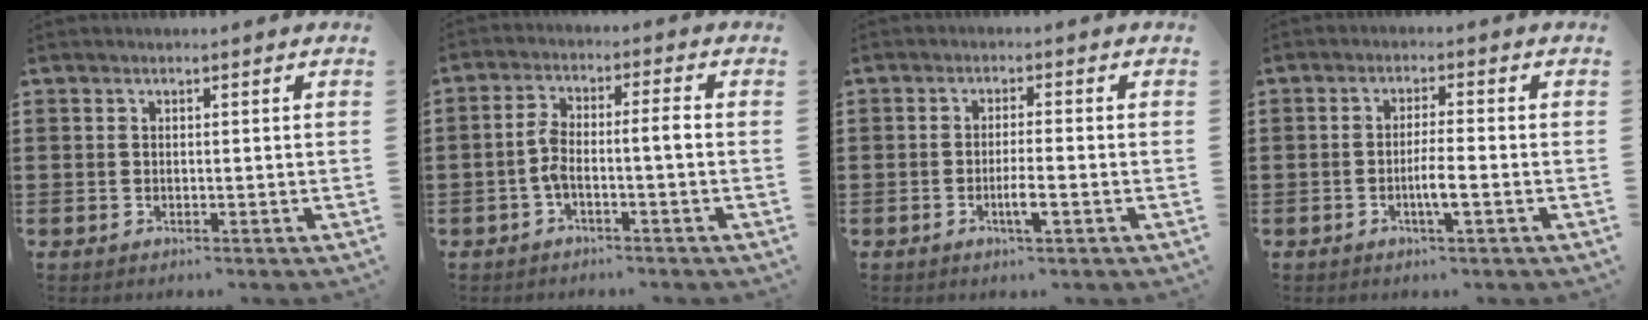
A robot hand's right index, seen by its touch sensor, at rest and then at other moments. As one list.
[{"total": 4.4, "force": [-1.1, 1.0, 4.2], "torque": [-0.090, 0.002, -0.027]}, {"total": 3.2, "force": [-1.4, 0.3, 2.8], "torque": [-0.048, -0.002, -0.025]}, {"total": 3.4, "force": [-1.3, 0.1, 3.2], "torque": [-0.056, -0.004, -0.024]}]